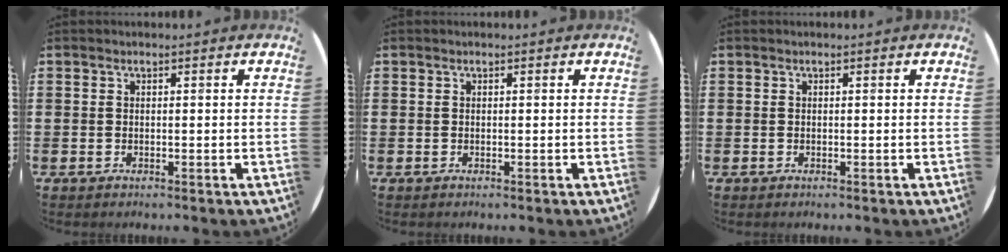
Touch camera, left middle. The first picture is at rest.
{"total": 0.0}
{"total": 0.0}